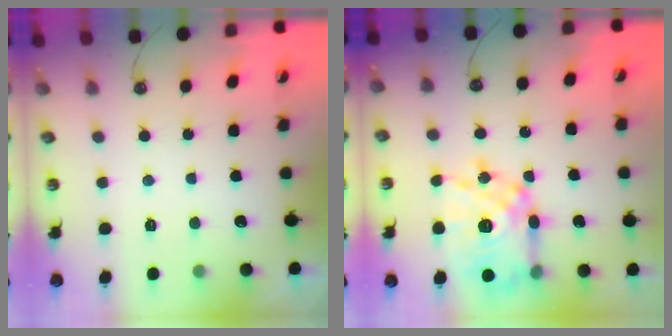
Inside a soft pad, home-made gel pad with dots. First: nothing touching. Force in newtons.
{"total": 18.4, "press": 18.3, "slide": 2.2}